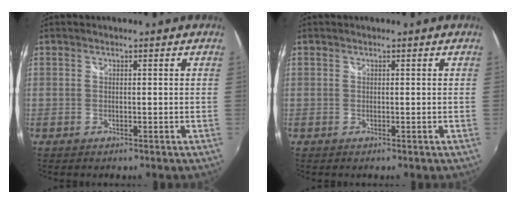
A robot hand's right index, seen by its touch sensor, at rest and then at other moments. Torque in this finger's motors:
{"motor_torque": [0.00, 0.00, 0.00, 0.00]}